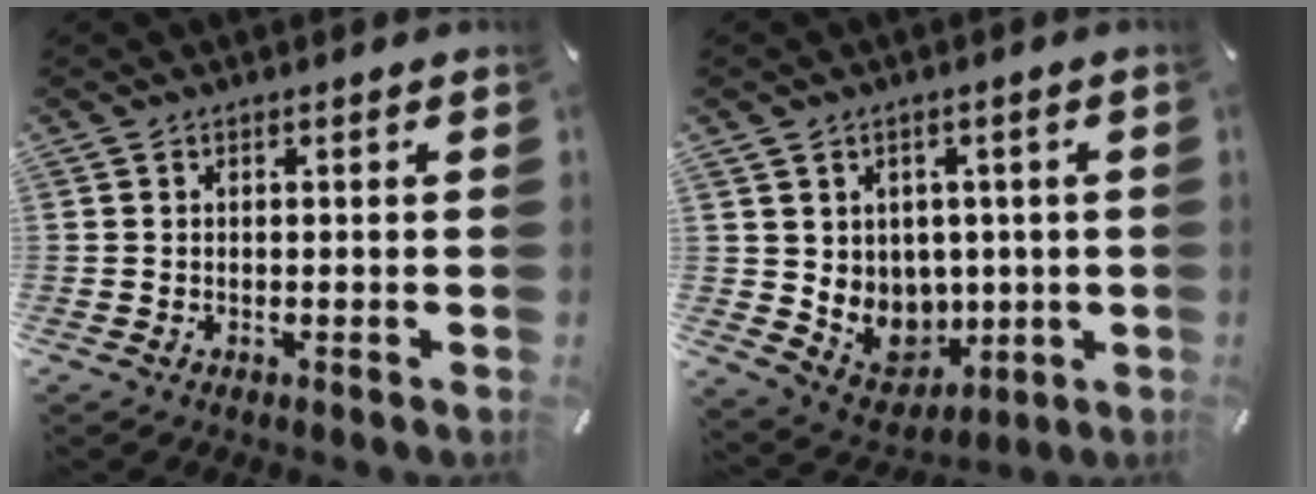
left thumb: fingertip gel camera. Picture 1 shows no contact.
{"total": 7.8, "force": [2.1, 7.4, 1.1], "torque": [-0.026, -0.029, 0.057]}